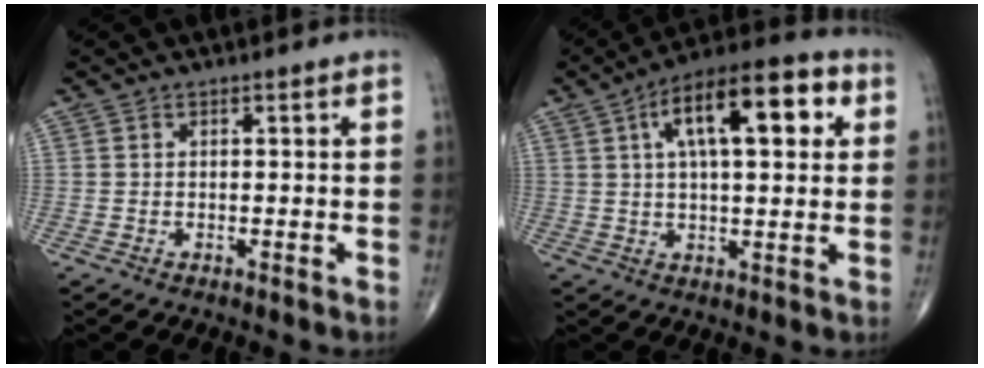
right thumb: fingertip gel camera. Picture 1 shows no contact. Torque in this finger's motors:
{"motor_torque": [0.68, 4.32, 1.35, 0.30, 0.14]}